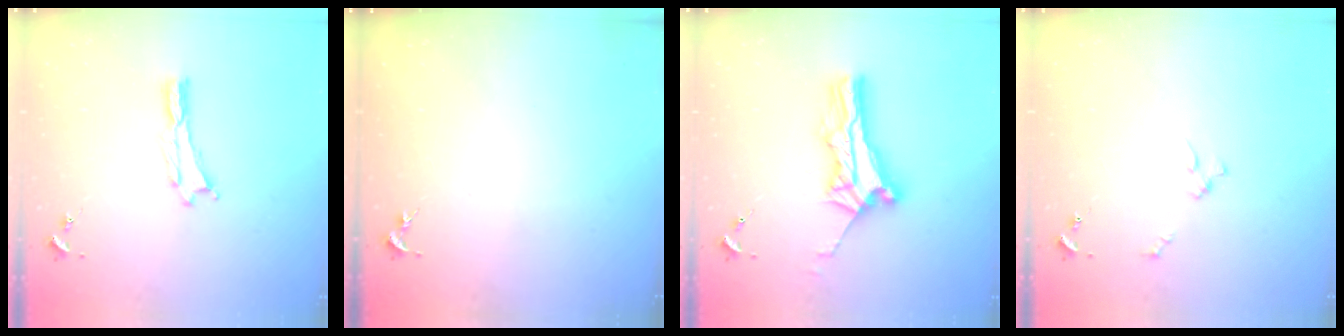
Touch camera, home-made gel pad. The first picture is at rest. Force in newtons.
{"total": 0.0}
{"total": 7.4, "press": 7.4, "slide": 0.6}
{"total": 2.0, "press": 2.0, "slide": 0.2}